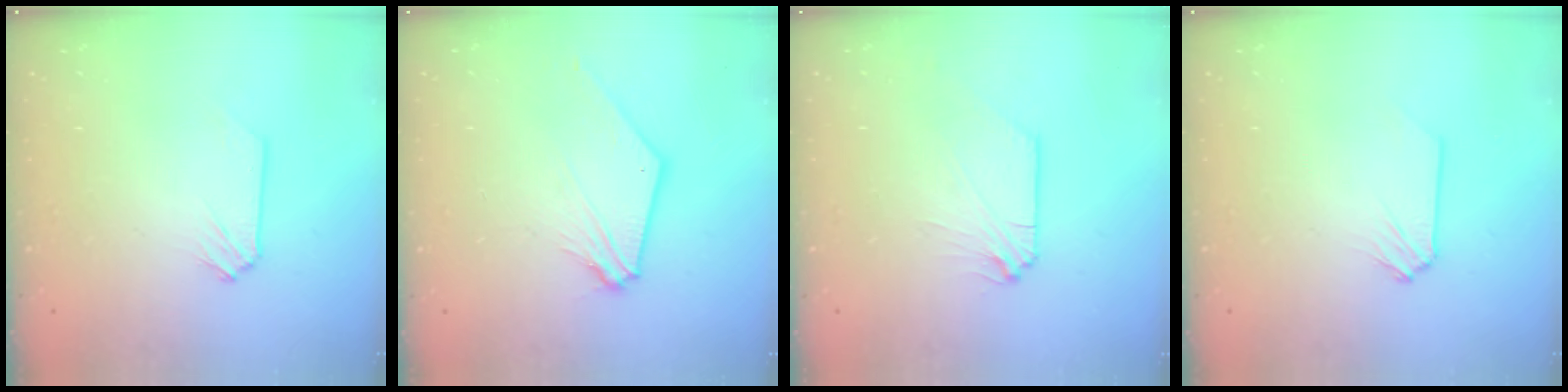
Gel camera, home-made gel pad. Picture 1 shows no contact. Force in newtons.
{"total": 5.7, "press": 5.7, "slide": 0.8}
{"total": 0.0}
{"total": 0.0}